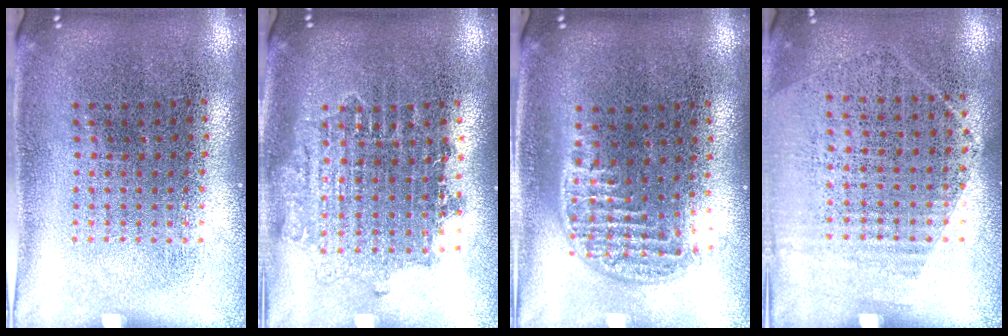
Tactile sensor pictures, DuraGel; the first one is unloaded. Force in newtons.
{"total": 1.6, "press": 1.3, "slide": 0.8}
{"total": 1.2, "press": 1.0, "slide": 0.6}
{"total": 1.2, "press": 1.0, "slide": 0.6}